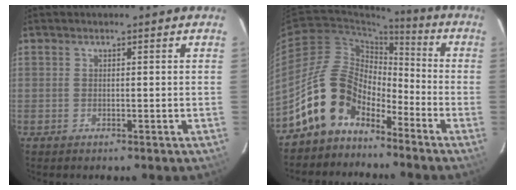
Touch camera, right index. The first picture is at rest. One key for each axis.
{"total": 12.4, "fx": -8.7, "fy": 7.0, "fz": 5.2, "tx": -0.100, "ty": 0.029, "tz": -0.161}